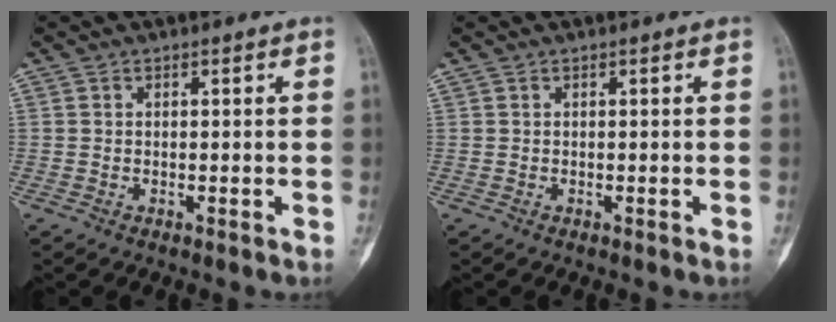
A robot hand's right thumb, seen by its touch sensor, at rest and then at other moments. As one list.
[{"total": 0.0}]